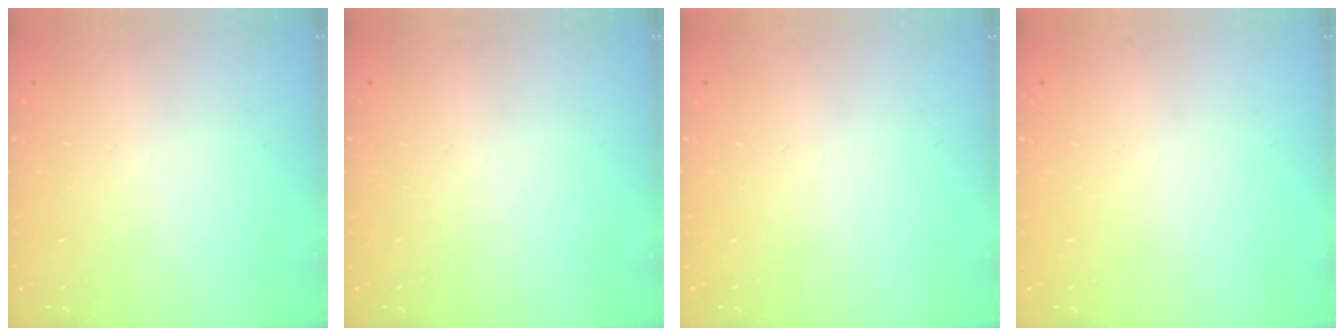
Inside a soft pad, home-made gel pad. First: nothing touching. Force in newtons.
{"total": 0.0}
{"total": 0.0}
{"total": 0.0}